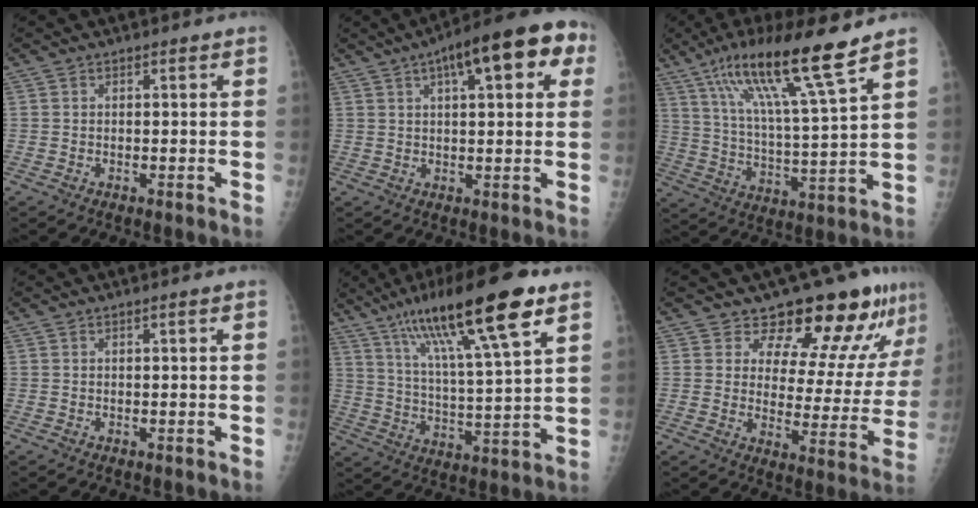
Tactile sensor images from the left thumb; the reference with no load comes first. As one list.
[{"total": 16.3, "force": [6.8, 5.7, 13.7], "torque": [-0.167, 0.022, 0.087]}, {"total": 16.9, "force": [11.5, 0.6, 12.4], "torque": [-0.213, -0.050, 0.201]}, {"total": 0.0}, {"total": 20.5, "force": [12.0, 3.0, 16.4], "torque": [-0.275, -0.028, 0.208]}, {"total": 15.8, "force": [12.9, 6.1, 6.6], "torque": [-0.036, -0.091, 0.159]}]